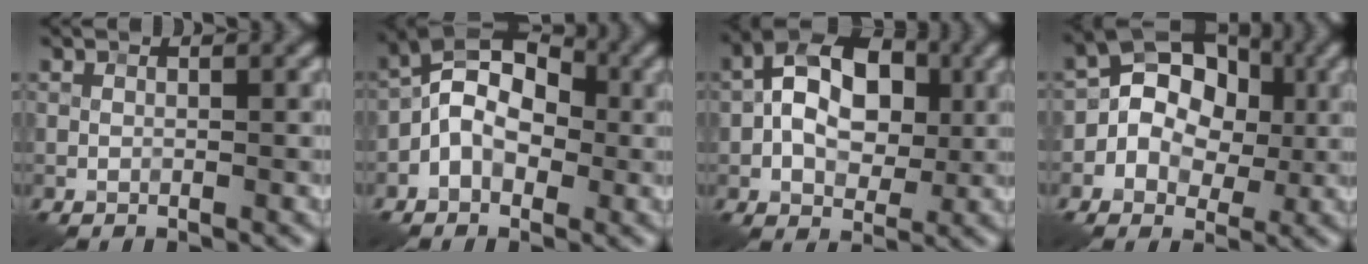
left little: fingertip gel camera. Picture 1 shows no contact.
{"total": 7.2, "force": [-0.7, 4.9, 5.3], "torque": [-0.062, 0.031, -0.033]}
{"total": 8.1, "force": [0.5, 5.2, 6.2], "torque": [-0.099, 0.014, -0.003]}
{"total": 7.5, "force": [0.1, 5.9, 4.7], "torque": [-0.045, 0.021, -0.020]}